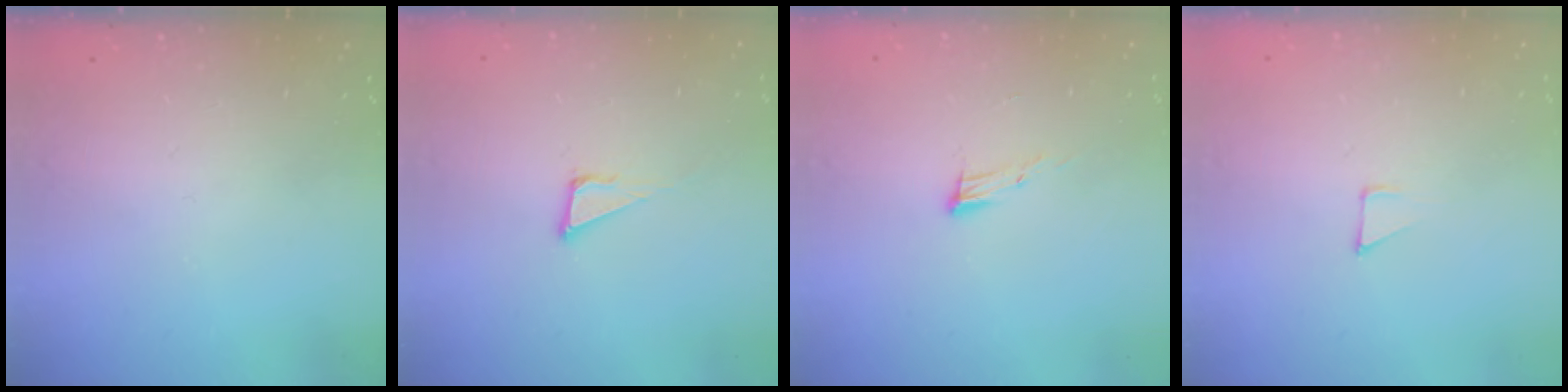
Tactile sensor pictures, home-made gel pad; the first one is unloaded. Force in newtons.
{"total": 3.8, "press": 3.7, "slide": 0.2}
{"total": 7.7, "press": 7.6, "slide": 1.2}
{"total": 2.8, "press": 2.8, "slide": 0.2}